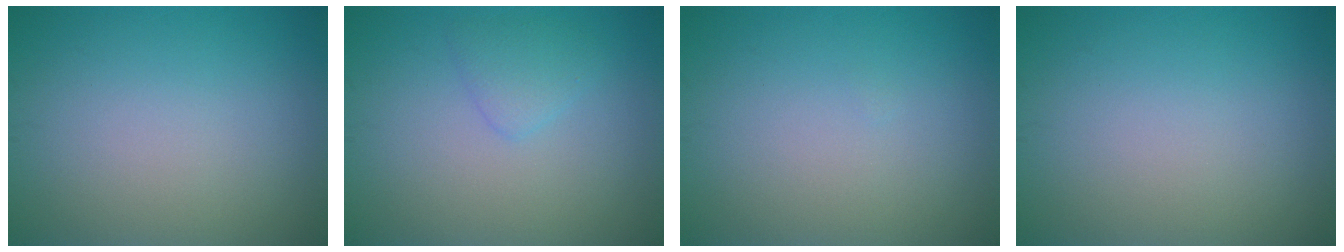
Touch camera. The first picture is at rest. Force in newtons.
{"total": 1.6, "press": 1.6, "slide": 0.1}
{"total": 0.0}
{"total": 0.0}